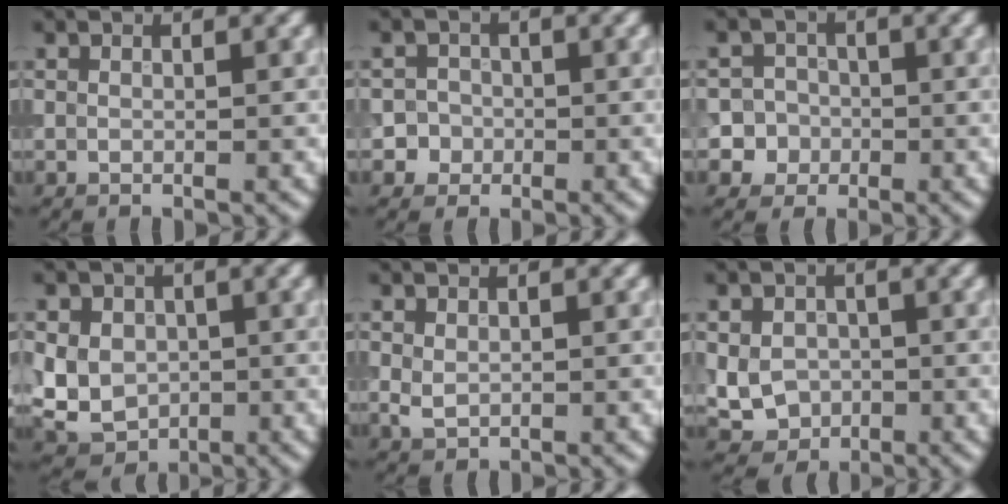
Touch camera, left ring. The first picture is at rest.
{"total": 2.6, "force": [-0.8, 2.5, 0.2], "torque": [0.032, 0.008, -0.024]}
{"total": 4.9, "force": [-1.4, 4.7, 0.6], "torque": [0.017, 0.012, -0.048]}
{"total": 7.3, "force": [-0.2, 6.2, 3.7], "torque": [-0.066, 0.016, -0.029]}
{"total": 1.6, "force": [0.0, 1.2, 1.0], "torque": [-0.022, -0.001, 0.002]}
{"total": 4.1, "force": [-0.7, 3.5, 1.9], "torque": [-0.031, -0.004, -0.018]}